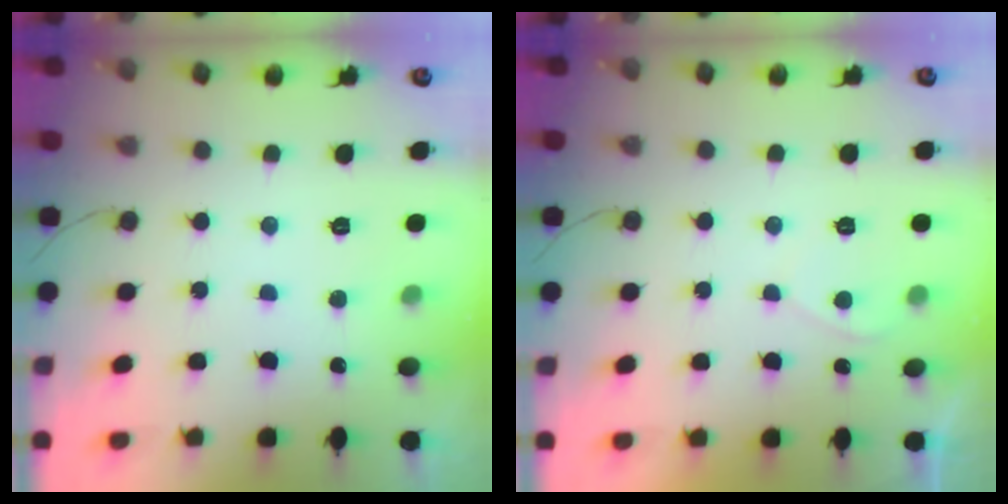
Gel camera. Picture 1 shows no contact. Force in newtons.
{"total": 1.0, "press": 0.8, "slide": 0.5}